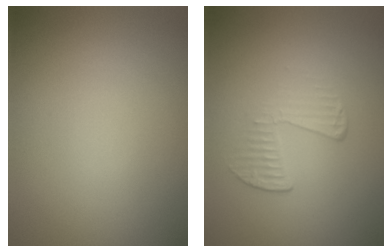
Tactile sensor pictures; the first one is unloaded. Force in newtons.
{"total": 1.9, "press": 0.7, "slide": 1.8}